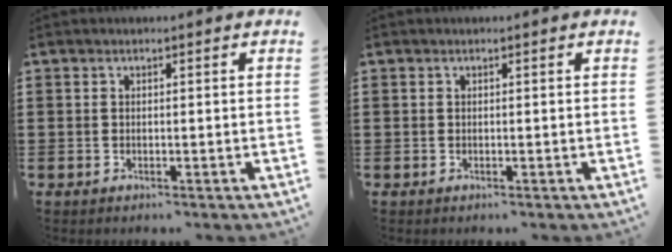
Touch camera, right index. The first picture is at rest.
{"total": 0.0}